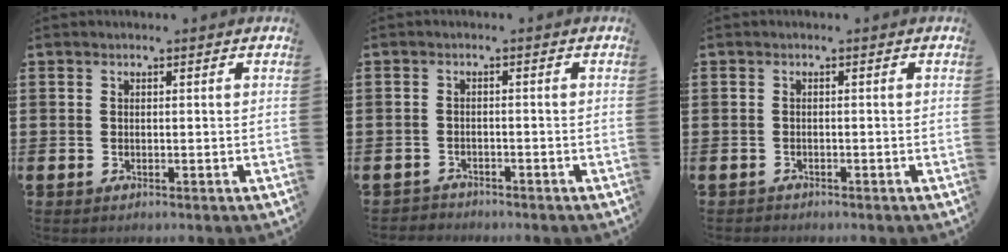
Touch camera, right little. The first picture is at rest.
{"total": 1.2, "force": [-1.2, 0.3, -0.2], "torque": [0.000, 0.004, -0.027]}
{"total": 0.5, "force": [-0.5, 0.2, -0.1], "torque": [0.001, 0.001, -0.012]}